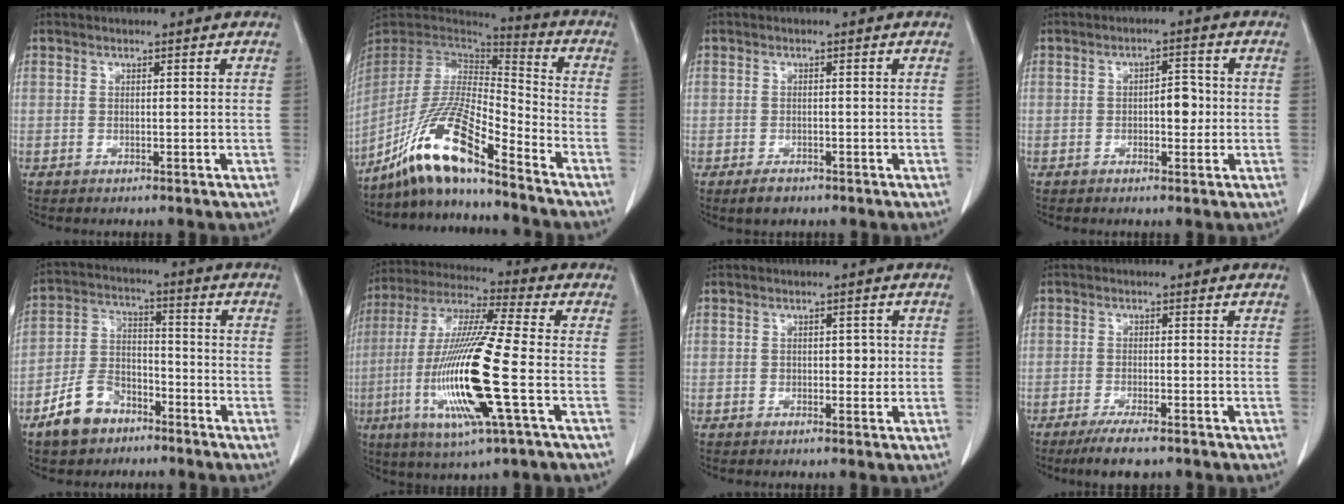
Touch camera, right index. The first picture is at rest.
{"total": 15.3, "force": [-11.1, 1.2, 10.5], "torque": [-0.205, -0.009, -0.207]}
{"total": 2.2, "force": [-1.5, 1.3, 0.9], "torque": [-0.017, 0.000, -0.017]}
{"total": 3.5, "force": [-0.2, 1.7, 3.1], "torque": [-0.036, 0.010, 0.000]}
{"total": 9.1, "force": [-6.0, 5.5, 4.1], "torque": [-0.097, 0.010, -0.109]}
{"total": 18.8, "force": [-4.4, 0.7, 18.2], "torque": [-0.378, -0.017, -0.085]}
{"total": 2.1, "force": [0.2, 1.3, 1.6], "torque": [-0.013, 0.006, 0.005]}
{"total": 5.8, "force": [-4.2, 0.9, 3.9], "torque": [-0.064, -0.014, -0.066]}